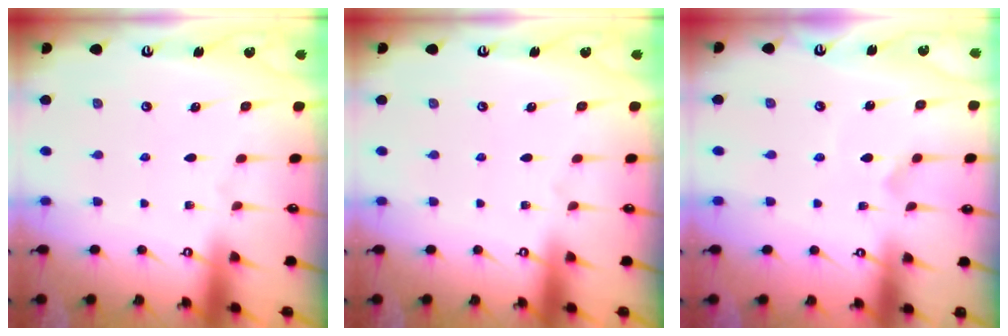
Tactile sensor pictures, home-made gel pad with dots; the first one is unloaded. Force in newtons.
{"total": 0.0}
{"total": 1.6, "press": 1.5, "slide": 0.5}